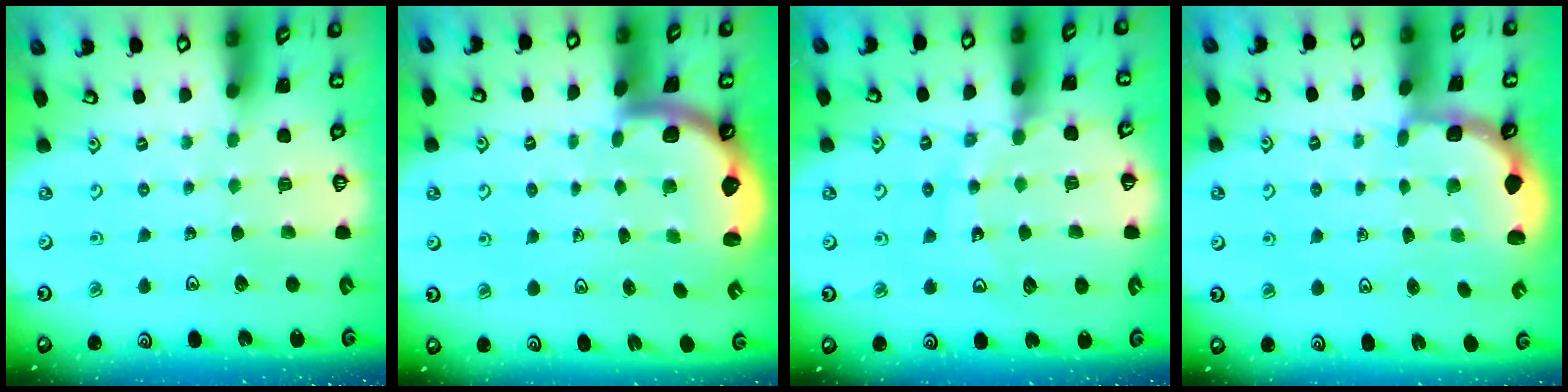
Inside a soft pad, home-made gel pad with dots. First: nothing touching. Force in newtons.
{"total": 2.4, "press": 2.3, "slide": 0.4}
{"total": 12.4, "press": 12.4, "slide": 1.4}
{"total": 2.4, "press": 1.7, "slide": 1.7}